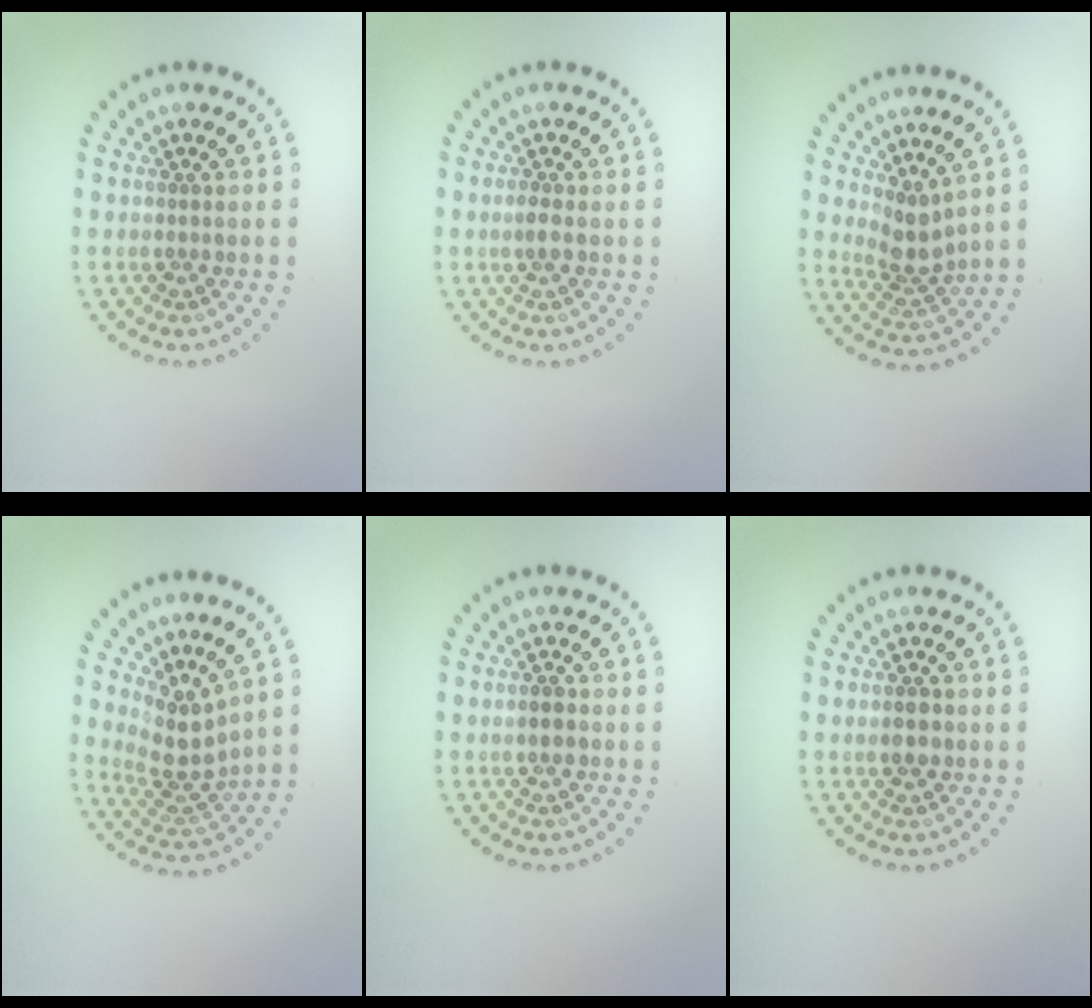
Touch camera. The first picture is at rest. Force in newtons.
{"total": 1.0, "press": 1.0, "slide": 0.3}
{"total": 2.7, "press": 2.0, "slide": 1.8}
{"total": 3.6, "press": 2.9, "slide": 2.1}
{"total": 1.3, "press": 1.2, "slide": 0.4}
{"total": 2.0, "press": 2.0, "slide": 0.2}